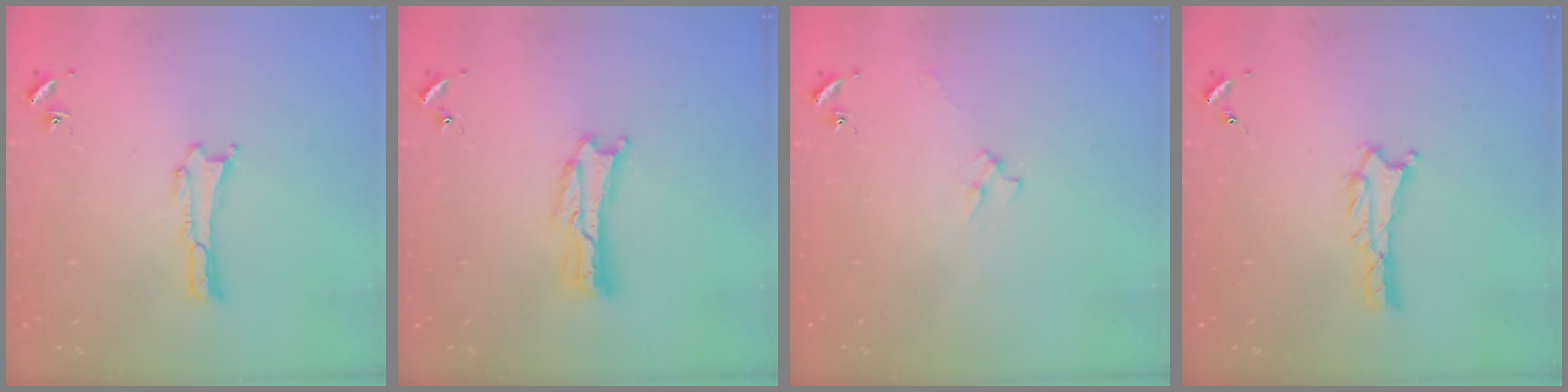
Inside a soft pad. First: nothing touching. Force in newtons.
{"total": 1.7, "press": 1.7, "slide": 0.3}
{"total": 2.4, "press": 2.4, "slide": 0.3}
{"total": 2.0, "press": 2.0, "slide": 0.3}